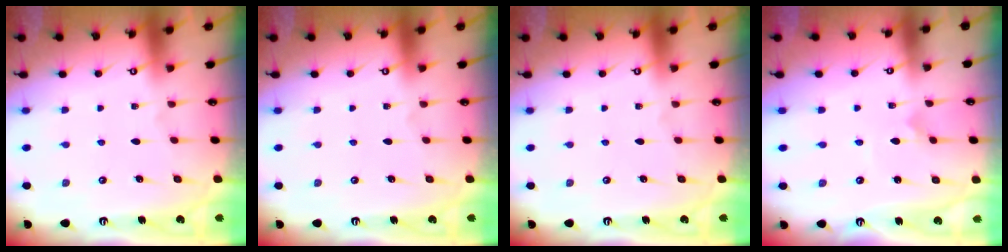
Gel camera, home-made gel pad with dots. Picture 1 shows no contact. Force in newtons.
{"total": 0.0}
{"total": 0.0}
{"total": 1.3, "press": 1.3, "slide": 0.1}